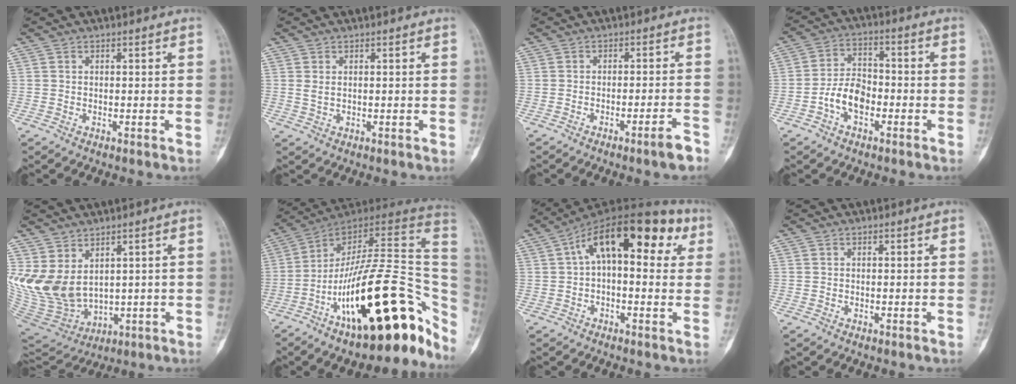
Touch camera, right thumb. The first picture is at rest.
{"total": 1.4, "force": [0.4, 0.8, 1.1], "torque": [-0.024, 0.003, 0.015]}
{"total": 3.9, "force": [-2.8, 0.1, 2.7], "torque": [-0.040, 0.019, -0.041]}
{"total": 7.3, "force": [-2.7, 4.6, 5.0], "torque": [-0.078, 0.029, -0.059]}
{"total": 12.8, "force": [3.5, 8.5, 9.0], "torque": [-0.173, -0.024, 0.101]}
{"total": 32.3, "force": [-11.2, 11.4, 28.0], "torque": [-0.331, 0.069, -0.173]}
{"total": 16.9, "force": [5.0, 8.4, 13.8], "torque": [-0.170, 0.040, 0.064]}
{"total": 0.0}